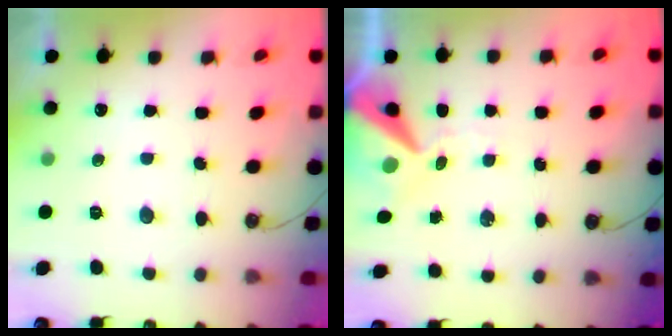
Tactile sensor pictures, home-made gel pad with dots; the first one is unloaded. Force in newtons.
{"total": 12.0, "press": 11.8, "slide": 1.9}